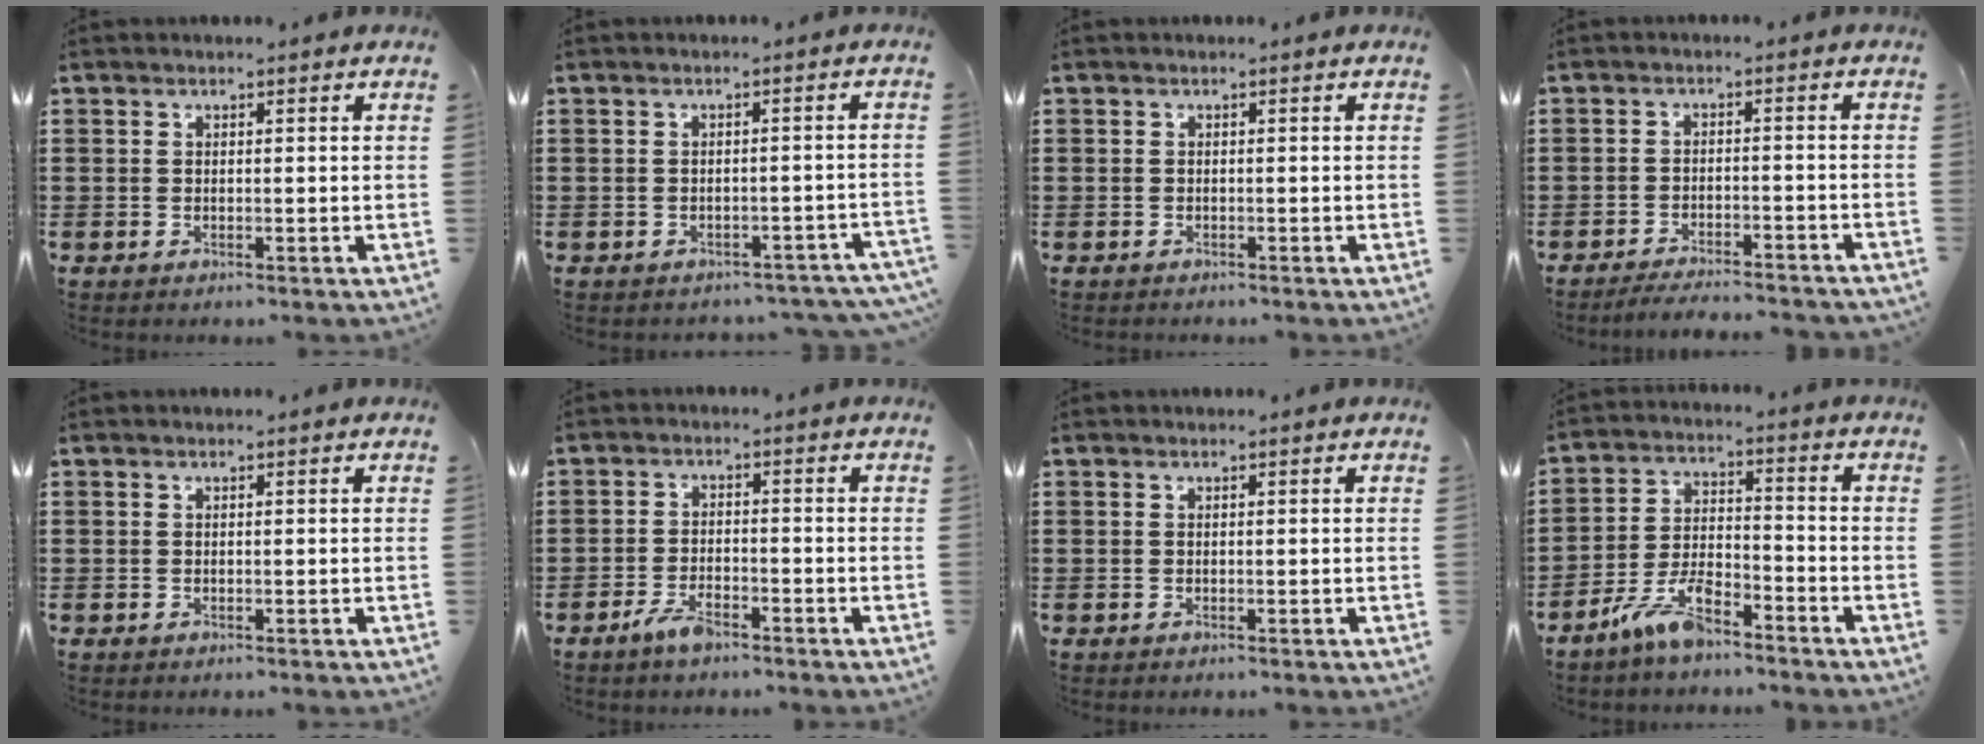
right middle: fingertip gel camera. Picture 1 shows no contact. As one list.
[{"total": 1.7, "force": [-1.7, 0.3, 0.2], "torque": [-0.008, 0.002, -0.036]}, {"total": 0.5, "force": [-0.4, 0.3, -0.1], "torque": [0.000, 0.002, -0.010]}, {"total": 3.2, "force": [-3.2, -0.1, 0.6], "torque": [-0.013, 0.003, -0.065]}, {"total": 0.0}, {"total": 3.4, "force": [-2.6, 1.1, 1.9], "torque": [-0.046, 0.001, -0.053]}, {"total": 0.0}, {"total": 7.4, "force": [-5.9, 2.1, 4.0], "torque": [-0.096, 0.002, -0.114]}]